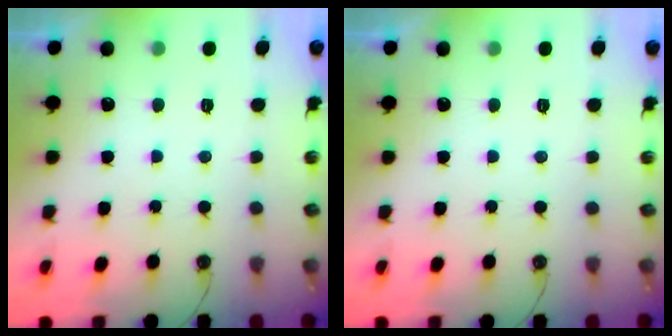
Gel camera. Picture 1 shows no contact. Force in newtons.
{"total": 0.0}